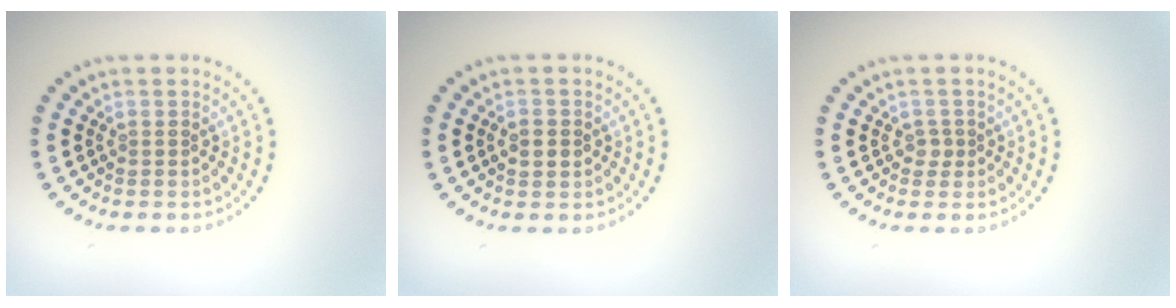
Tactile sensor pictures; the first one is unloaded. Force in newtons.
{"total": 1.4, "press": 1.4, "slide": 0.2}
{"total": 0.9, "press": 0.7, "slide": 0.5}